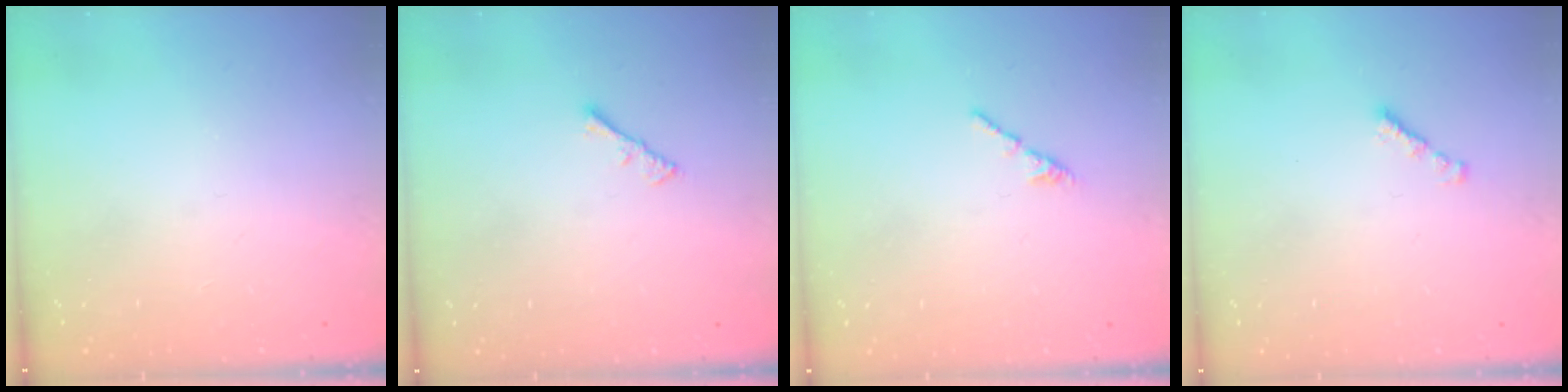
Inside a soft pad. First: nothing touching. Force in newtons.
{"total": 1.3, "press": 1.2, "slide": 0.4}
{"total": 1.3, "press": 1.2, "slide": 0.4}
{"total": 1.0, "press": 0.8, "slide": 0.5}